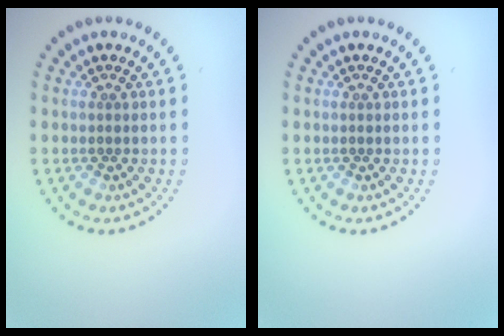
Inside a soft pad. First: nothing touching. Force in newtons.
{"total": 0.0}